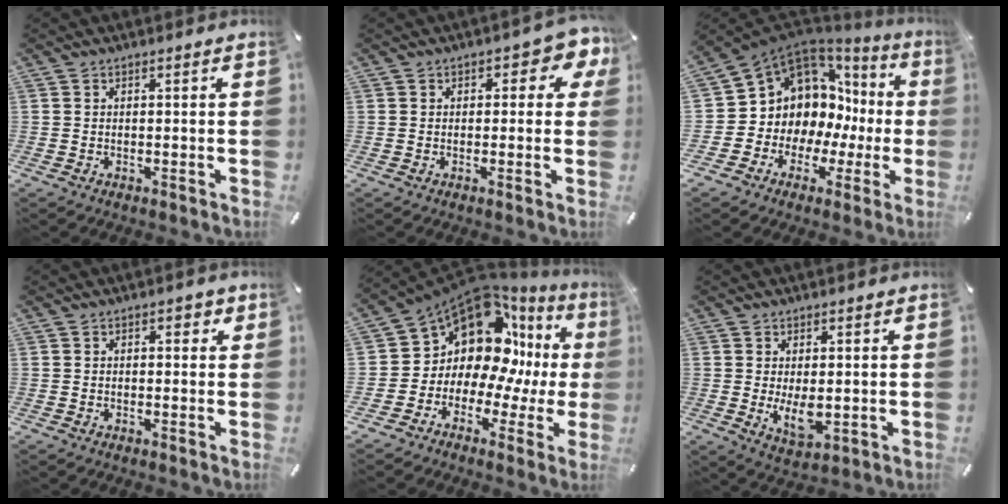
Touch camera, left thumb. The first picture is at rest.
{"total": 4.5, "force": [1.4, 2.7, 3.4], "torque": [-0.038, 0.000, 0.016]}
{"total": 10.0, "force": [3.6, 8.7, 3.4], "torque": [-0.072, -0.062, 0.076]}
{"total": 1.9, "force": [0.5, 1.3, 1.2], "torque": [-0.009, 0.003, 0.003]}
{"total": 14.9, "force": [6.7, 10.3, 8.4], "torque": [-0.176, -0.085, 0.111]}
{"total": 6.7, "force": [-0.1, 3.4, 5.7], "torque": [-0.110, -0.010, -0.005]}